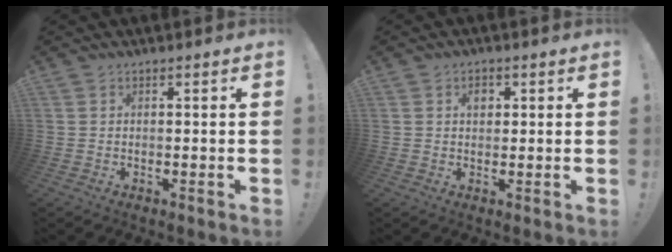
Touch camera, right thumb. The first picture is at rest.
{"total": 2.5, "force": [0.9, 1.8, 1.5], "torque": [-0.010, -0.002, 0.010]}